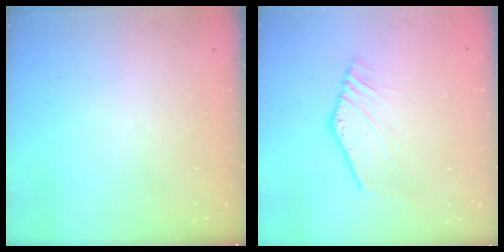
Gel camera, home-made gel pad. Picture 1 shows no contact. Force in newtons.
{"total": 1.1, "press": 1.1, "slide": 0.1}